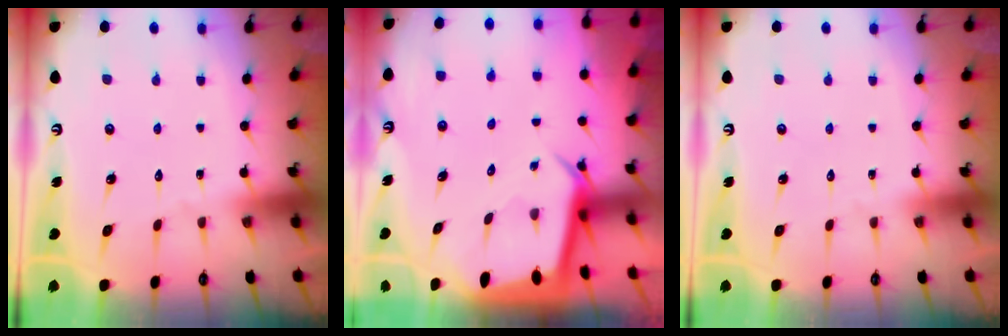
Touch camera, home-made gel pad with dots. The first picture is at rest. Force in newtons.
{"total": 4.0, "press": 4.0, "slide": 0.3}
{"total": 0.0}